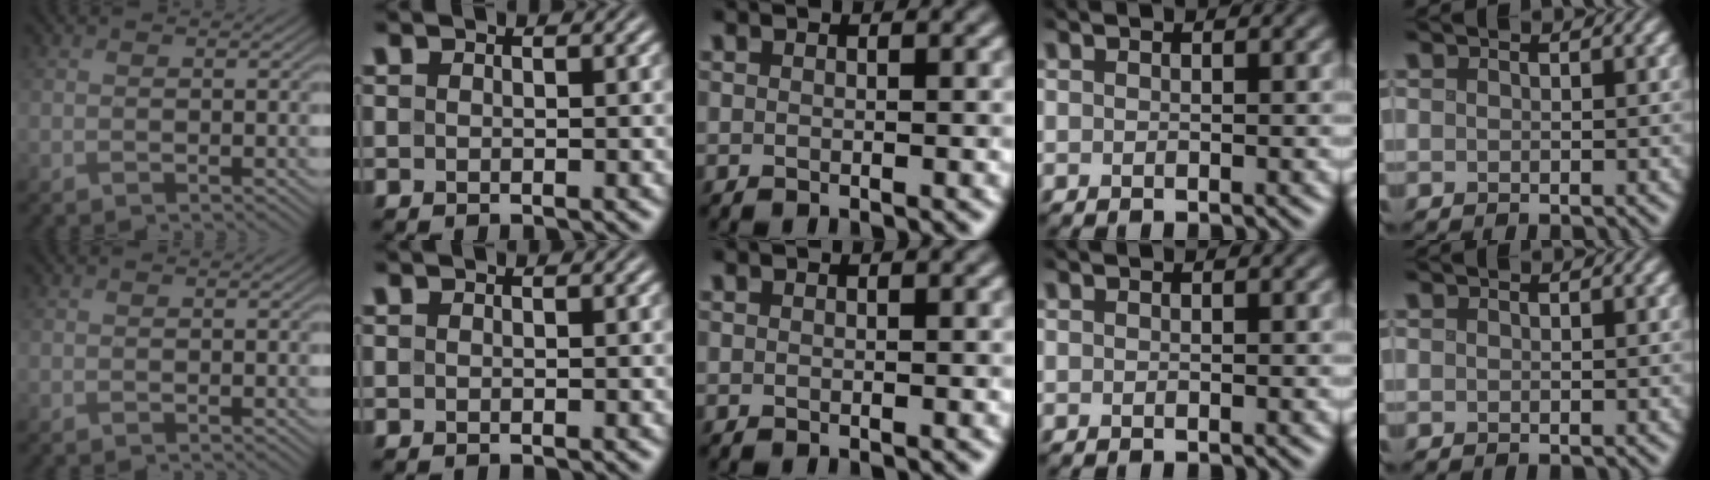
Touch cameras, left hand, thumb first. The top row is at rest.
{}